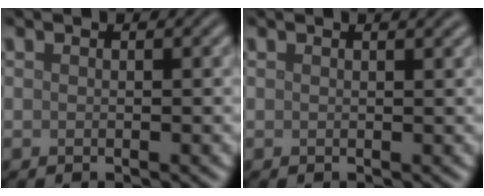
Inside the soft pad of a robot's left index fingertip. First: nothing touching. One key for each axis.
{"total": 1.4, "fx": 1.1, "fy": 0.4, "fz": 0.8, "tx": -0.004, "ty": 0.004, "tz": 0.011}